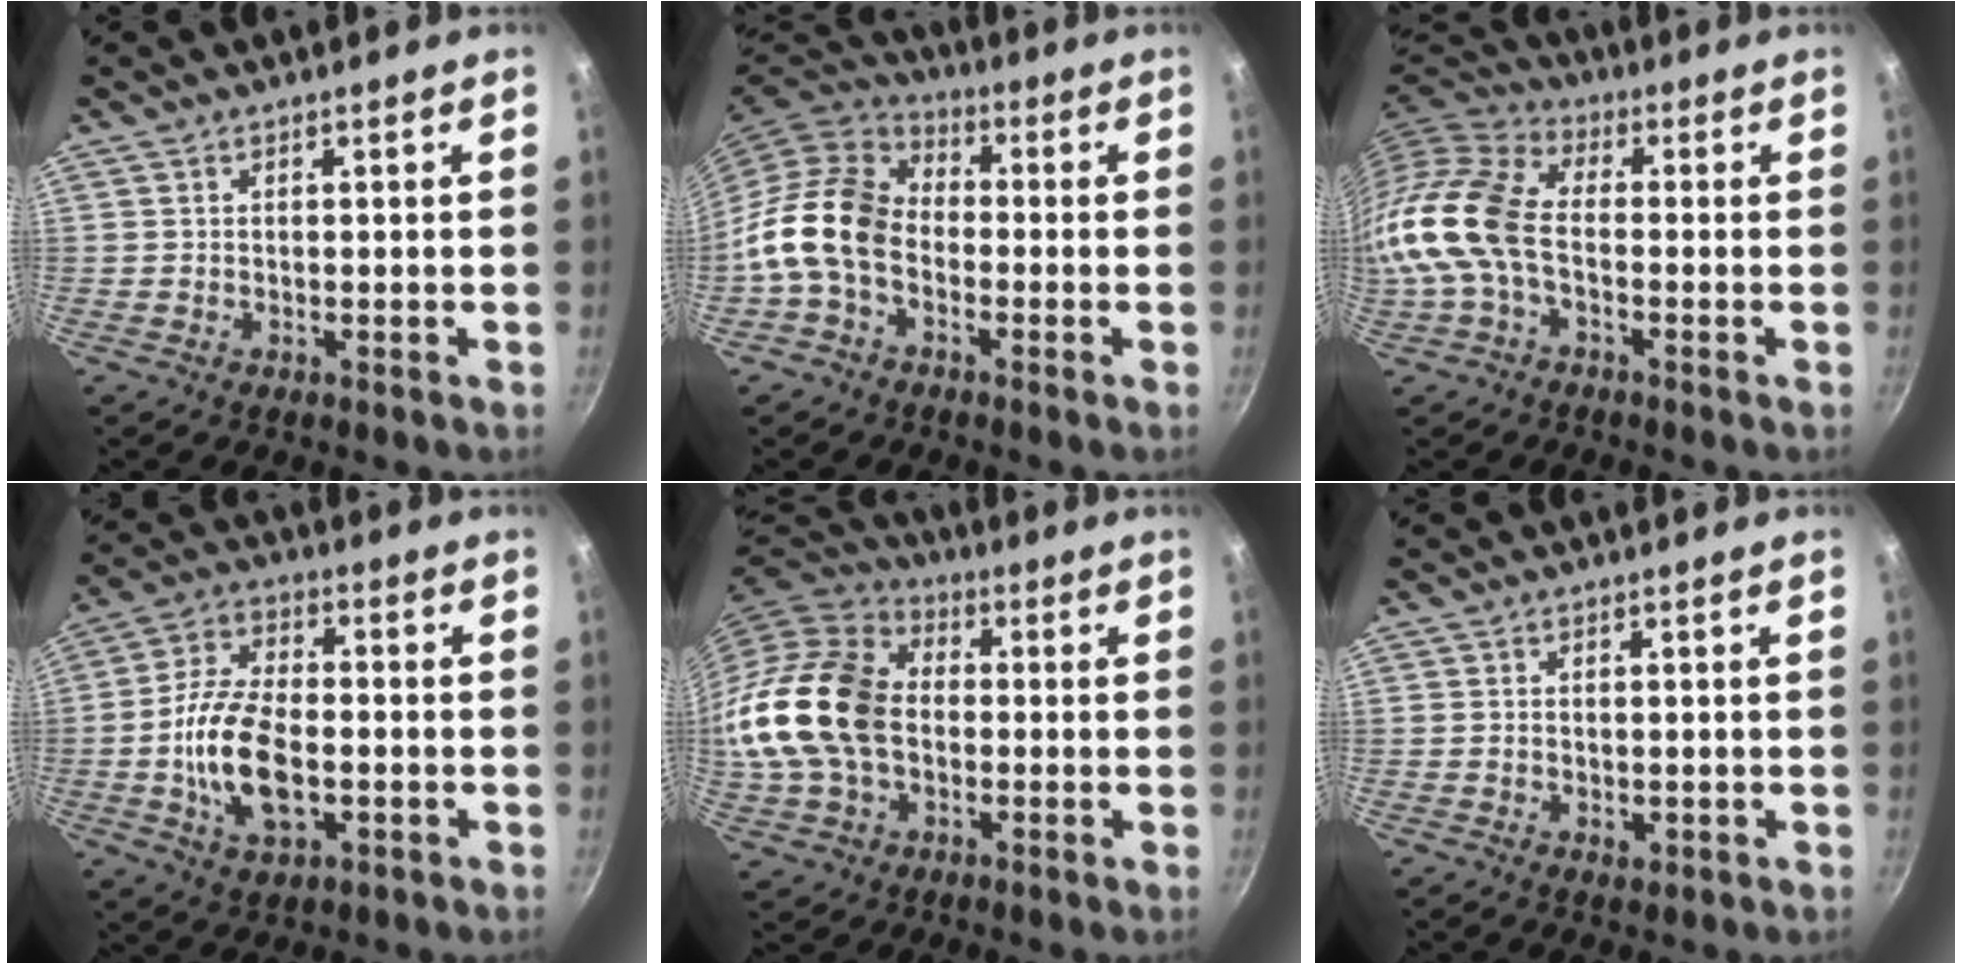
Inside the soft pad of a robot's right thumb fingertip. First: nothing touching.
{"total": 12.9, "force": [-3.0, 9.0, 8.7], "torque": [-0.141, 0.037, -0.081]}
{"total": 12.6, "force": [-2.5, 7.5, 9.9], "torque": [-0.193, 0.035, -0.069]}
{"total": 14.3, "force": [-2.7, 7.7, 11.8], "torque": [-0.216, 0.023, -0.054]}
{"total": 20.3, "force": [-0.7, 14.5, 14.2], "torque": [-0.272, 0.034, -0.020]}
{"total": 1.7, "force": [-0.3, 1.2, 1.3], "torque": [-0.017, -0.002, -0.004]}